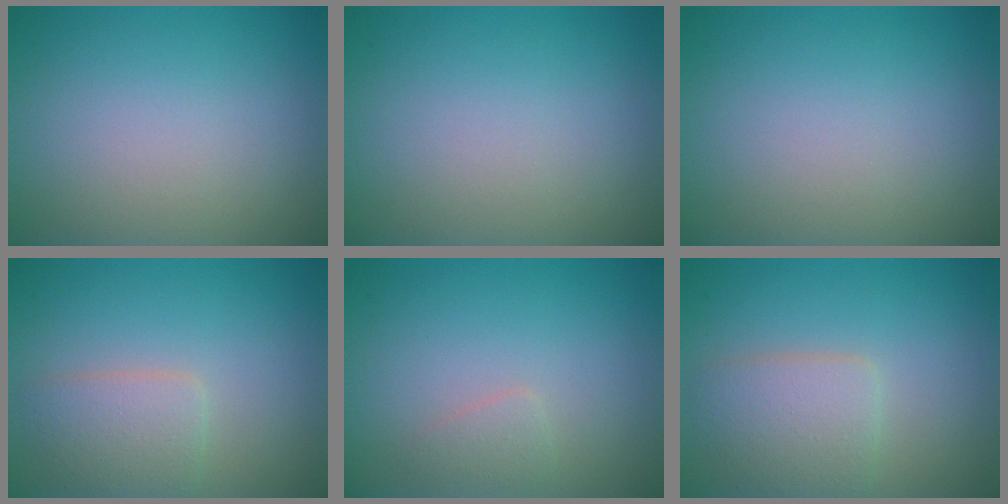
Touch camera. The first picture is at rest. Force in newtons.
{"total": 0.0}
{"total": 0.0}
{"total": 2.8, "press": 2.8, "slide": 0.0}
{"total": 1.0, "press": 1.0, "slide": 0.0}
{"total": 3.5, "press": 3.5, "slide": 0.2}